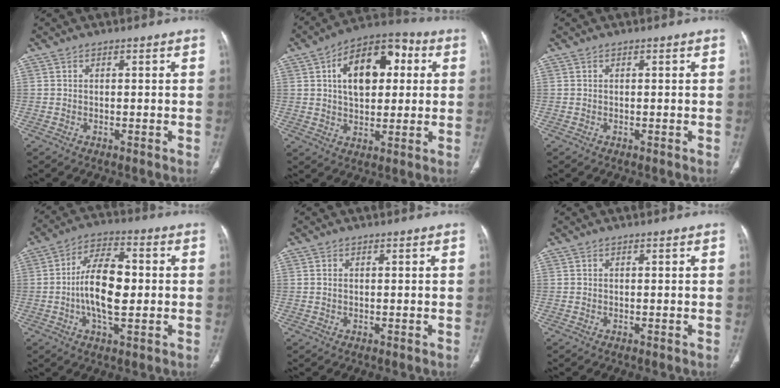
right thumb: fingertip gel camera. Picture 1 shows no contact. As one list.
[{"total": 15.9, "force": [3.9, 9.4, 12.1], "torque": [-0.152, 0.020, 0.055]}, {"total": 0.0}, {"total": 12.1, "force": [-0.7, 5.7, 10.7], "torque": [-0.185, 0.014, -0.017]}, {"total": 0.7, "force": [0.2, 0.5, 0.5], "torque": [-0.007, 0.003, 0.004]}, {"total": 0.0}]